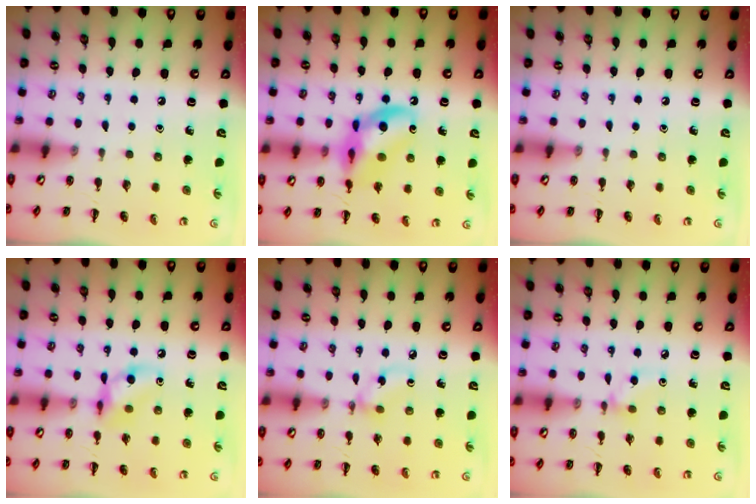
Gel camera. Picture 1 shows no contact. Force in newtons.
{"total": 14.1, "press": 13.7, "slide": 3.2}
{"total": 0.0}
{"total": 9.1, "press": 9.1, "slide": 0.6}
{"total": 2.9, "press": 2.9, "slide": 0.3}
{"total": 3.5, "press": 3.2, "slide": 1.2}